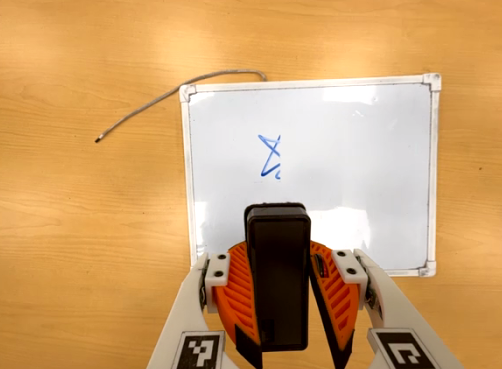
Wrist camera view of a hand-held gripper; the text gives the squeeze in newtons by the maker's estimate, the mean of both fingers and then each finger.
{"total": 10.6, "left": 9.8, "right": 11.4}